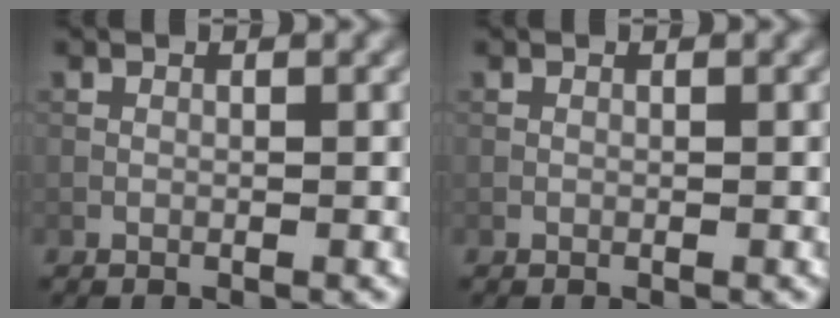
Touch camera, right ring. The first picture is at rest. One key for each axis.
{"total": 0.0}